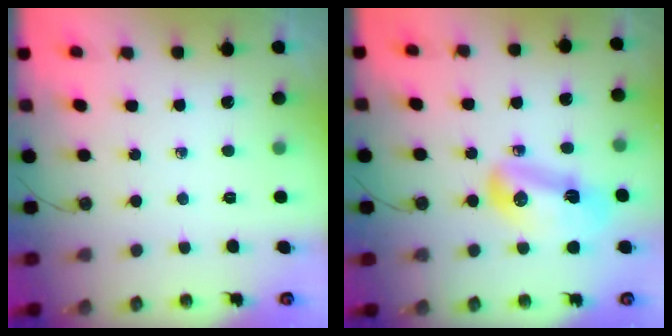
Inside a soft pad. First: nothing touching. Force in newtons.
{"total": 10.1, "press": 9.9, "slide": 2.2}